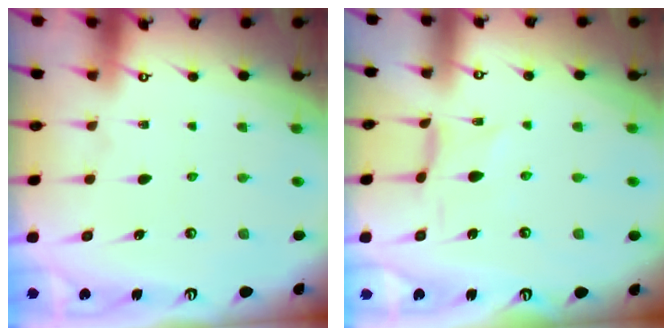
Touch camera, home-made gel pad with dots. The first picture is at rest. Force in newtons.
{"total": 0.0}